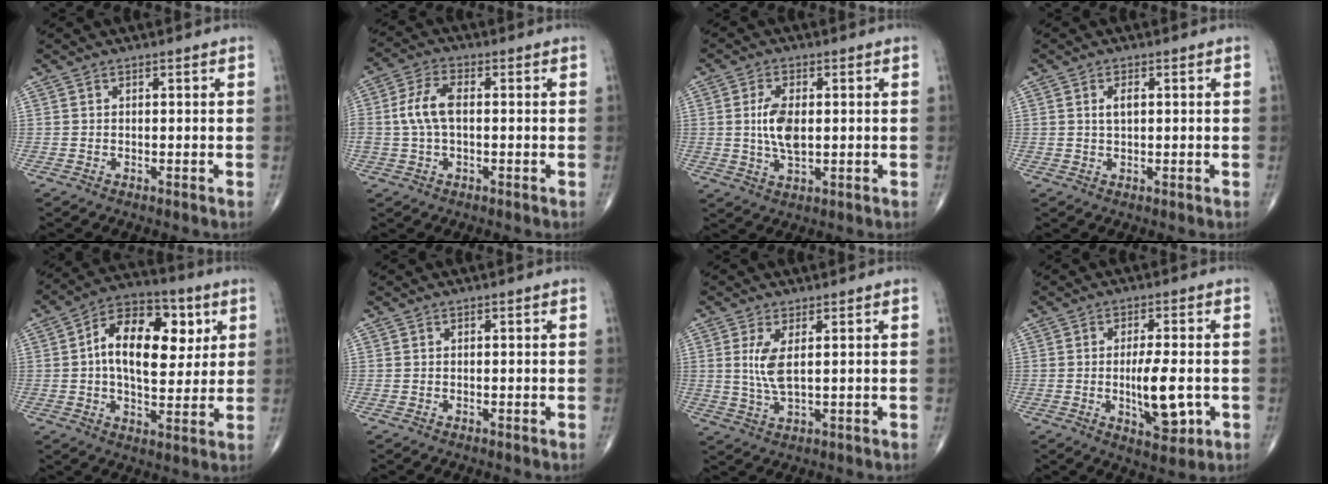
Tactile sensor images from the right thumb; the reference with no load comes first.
{"total": 6.9, "force": [0.1, 3.8, 5.8], "torque": [-0.130, 0.019, -0.002]}
{"total": 6.8, "force": [0.5, 3.4, 5.9], "torque": [-0.115, -0.005, 0.009]}
{"total": 2.3, "force": [0.5, 1.1, 2.0], "torque": [-0.037, 0.001, 0.010]}
{"total": 16.8, "force": [3.6, 9.7, 13.3], "torque": [-0.178, 0.007, 0.051]}
{"total": 0.0}
{"total": 5.0, "force": [1.1, 1.4, 4.7], "torque": [-0.105, -0.014, 0.029]}
{"total": 9.0, "force": [-1.5, 3.3, 8.2], "torque": [-0.124, -0.004, -0.015]}